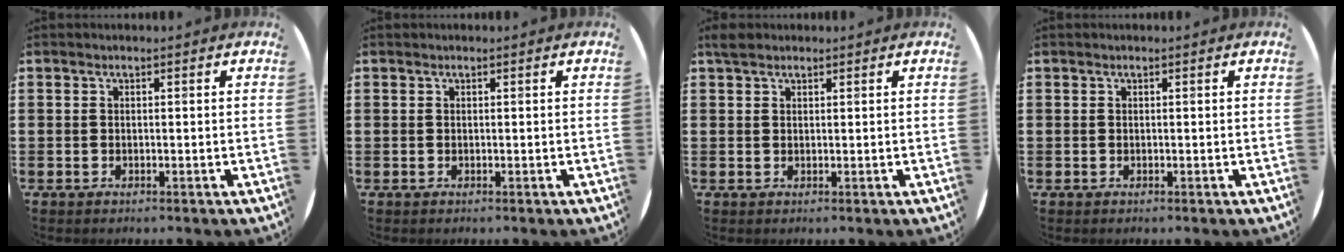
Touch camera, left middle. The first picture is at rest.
{"total": 0.0}
{"total": 1.5, "force": [1.3, 0.7, 0.4], "torque": [-0.003, 0.001, 0.024]}
{"total": 0.0}